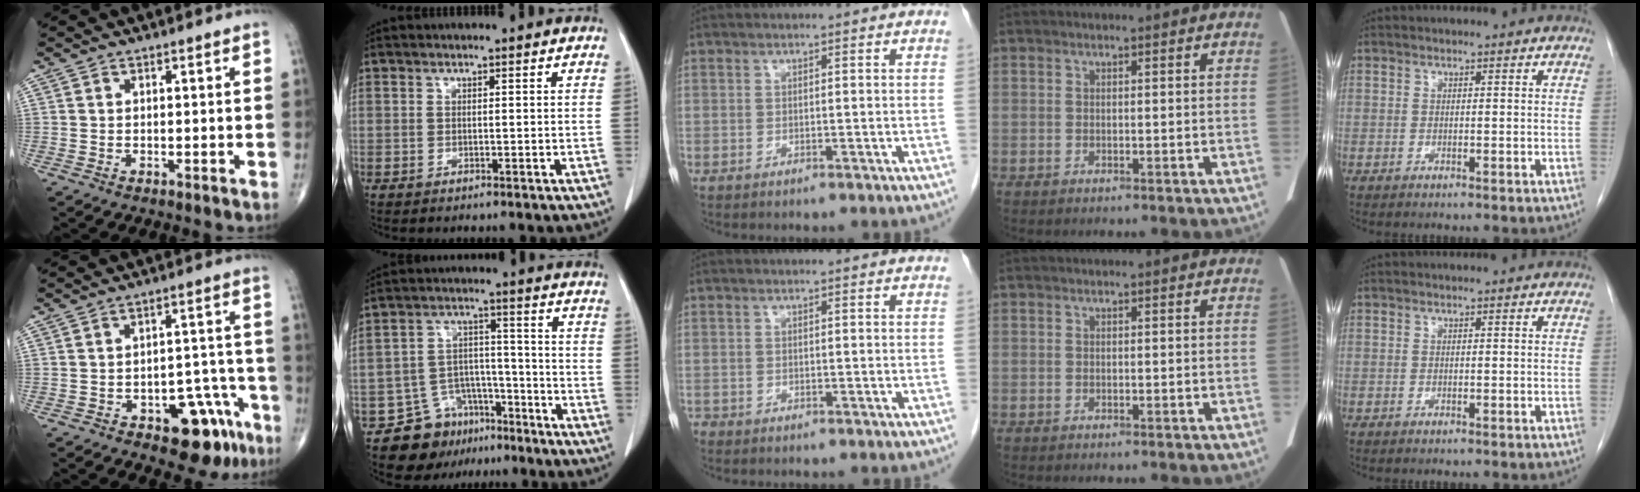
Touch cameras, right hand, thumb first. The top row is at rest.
{"thumb": {"total": 11.8, "force": [-6.5, 5.9, 7.9], "torque": [-0.059, 0.051, -0.079]}, "index": {"total": 10.3, "force": [-7.4, 6.7, 2.4], "torque": [-0.037, 0.043, -0.114]}, "middle": {"total": 1.1, "force": [-1.0, 0.5, 0.2], "torque": [-0.006, -0.001, -0.017]}}